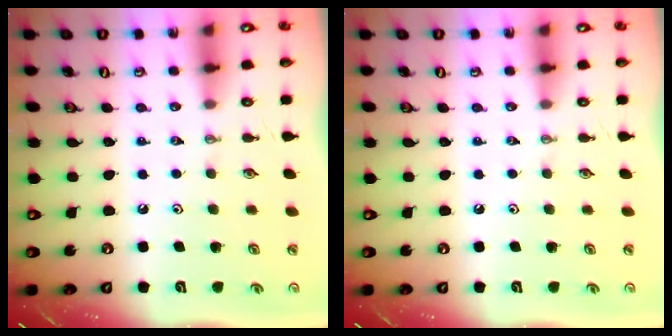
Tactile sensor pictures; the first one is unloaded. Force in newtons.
{"total": 0.0}